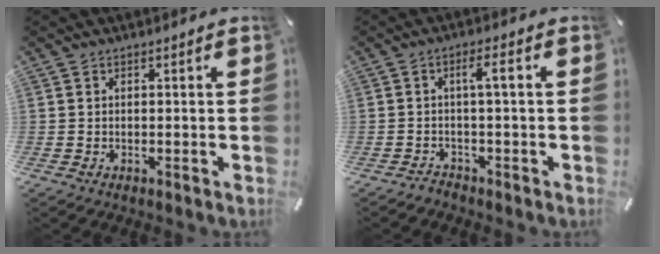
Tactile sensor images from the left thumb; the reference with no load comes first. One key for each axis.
{"total": 3.1, "fx": -0.7, "fy": 0.6, "fz": 3.0, "tx": -0.062, "ty": 0.013, "tz": -0.018}